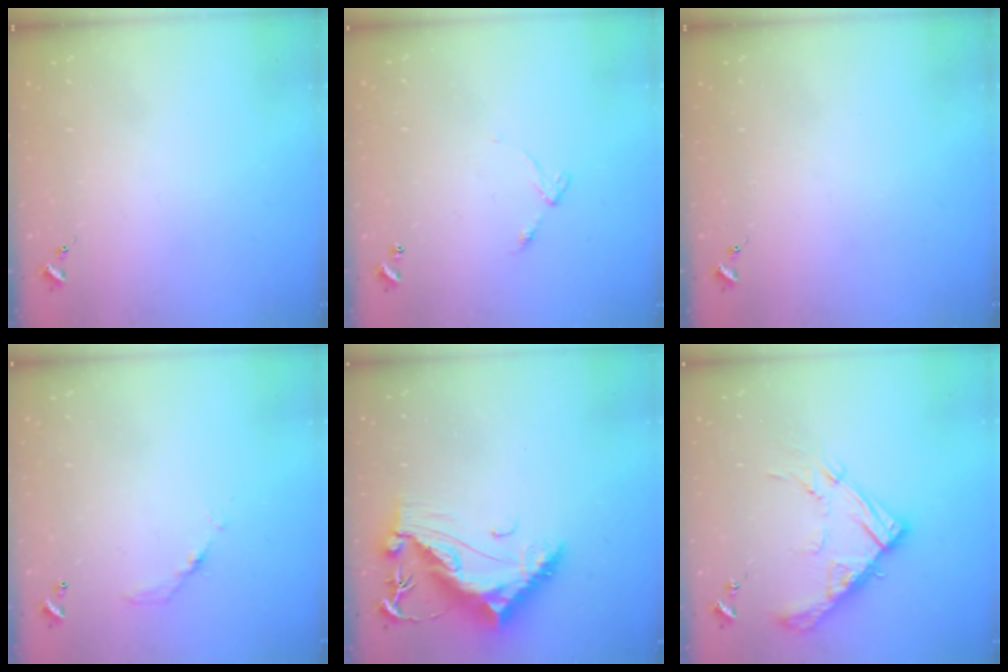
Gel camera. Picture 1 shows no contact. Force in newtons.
{"total": 5.9, "press": 5.9, "slide": 0.6}
{"total": 0.0}
{"total": 5.0, "press": 5.0, "slide": 0.3}
{"total": 13.5, "press": 13.4, "slide": 1.3}
{"total": 16.8, "press": 16.7, "slide": 1.7}